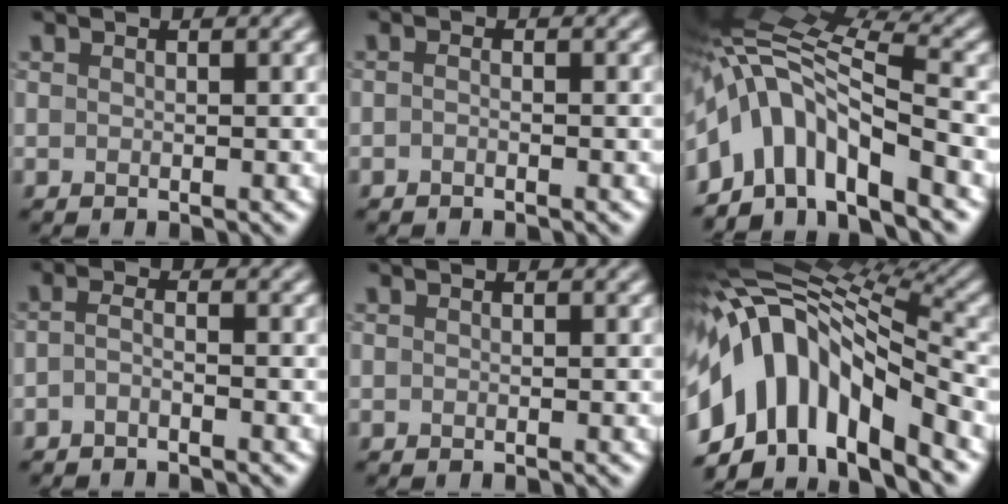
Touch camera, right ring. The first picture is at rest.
{"total": 0.8, "force": [-0.6, 0.2, 0.5], "torque": [-0.011, -0.002, -0.013]}
{"total": 9.7, "force": [-4.6, 4.2, 7.4], "torque": [-0.123, 0.023, -0.098]}
{"total": 1.4, "force": [-1.0, 0.4, 1.0], "torque": [-0.023, -0.002, -0.025]}
{"total": 0.0}
{"total": 14.2, "force": [-3.8, 6.8, 11.9], "torque": [-0.205, 0.018, -0.073]}